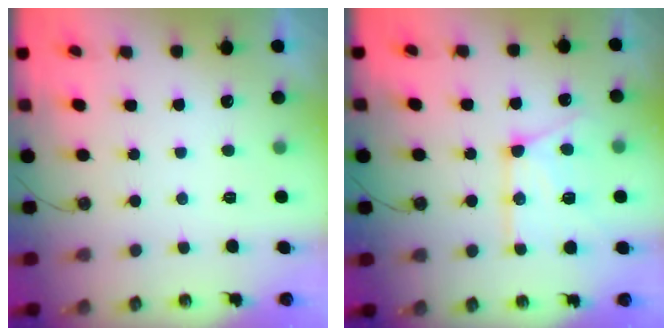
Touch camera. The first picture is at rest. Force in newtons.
{"total": 15.1, "press": 15.0, "slide": 1.6}